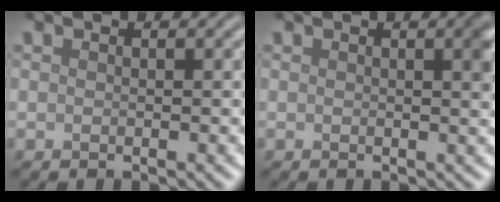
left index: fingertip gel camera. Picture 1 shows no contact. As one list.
[{"total": 1.9, "force": [0.5, 0.5, 1.7], "torque": [-0.016, 0.004, 0.005]}]